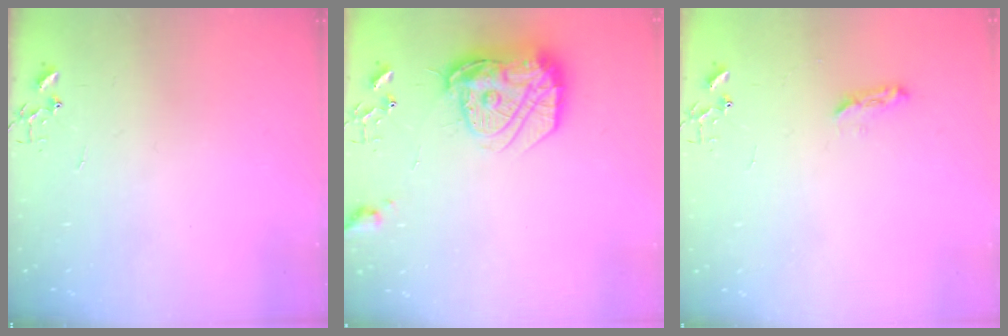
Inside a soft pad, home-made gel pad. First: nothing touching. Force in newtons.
{"total": 18.2, "press": 18.2, "slide": 1.5}
{"total": 5.3, "press": 5.2, "slide": 0.6}